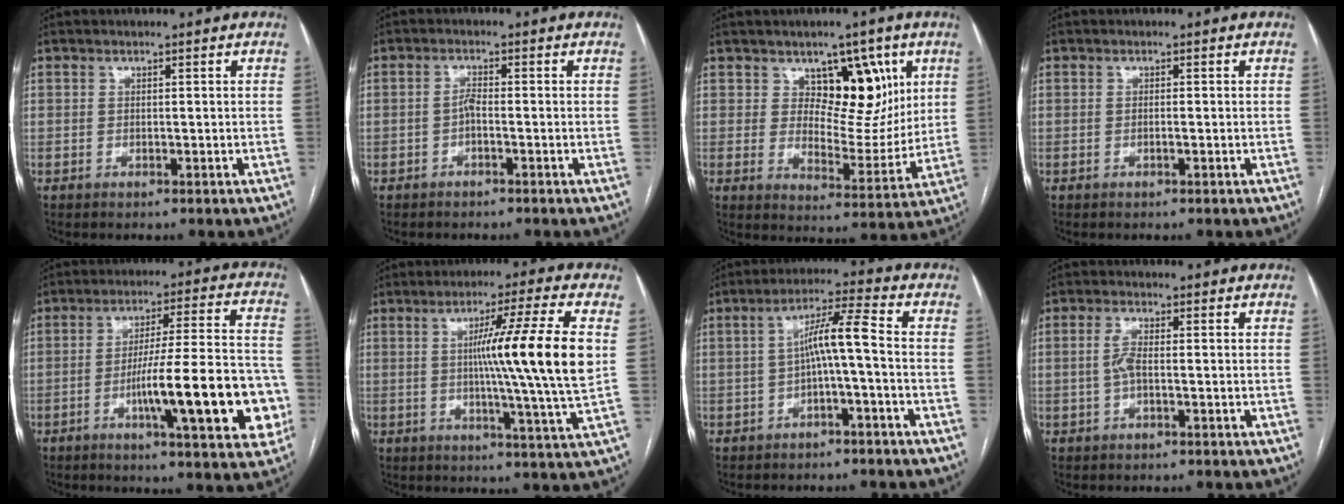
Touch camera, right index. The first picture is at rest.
{"total": 1.6, "force": [-0.6, 0.4, 1.4], "torque": [-0.026, 0.003, -0.014]}
{"total": 10.2, "force": [4.6, 5.7, 7.1], "torque": [-0.087, 0.005, 0.078]}
{"total": 0.5, "force": [-0.2, 0.0, 0.5], "torque": [-0.010, 0.000, -0.002]}
{"total": 18.3, "force": [-5.3, 2.3, 17.4], "torque": [-0.224, 0.017, -0.070]}
{"total": 14.8, "force": [1.6, -2.5, 14.5], "torque": [-0.224, -0.011, 0.020]}
{"total": 6.3, "force": [-1.0, 0.0, 6.2], "torque": [-0.108, 0.027, -0.015]}
{"total": 2.8, "force": [-0.3, 0.8, 2.7], "torque": [-0.059, 0.003, -0.005]}